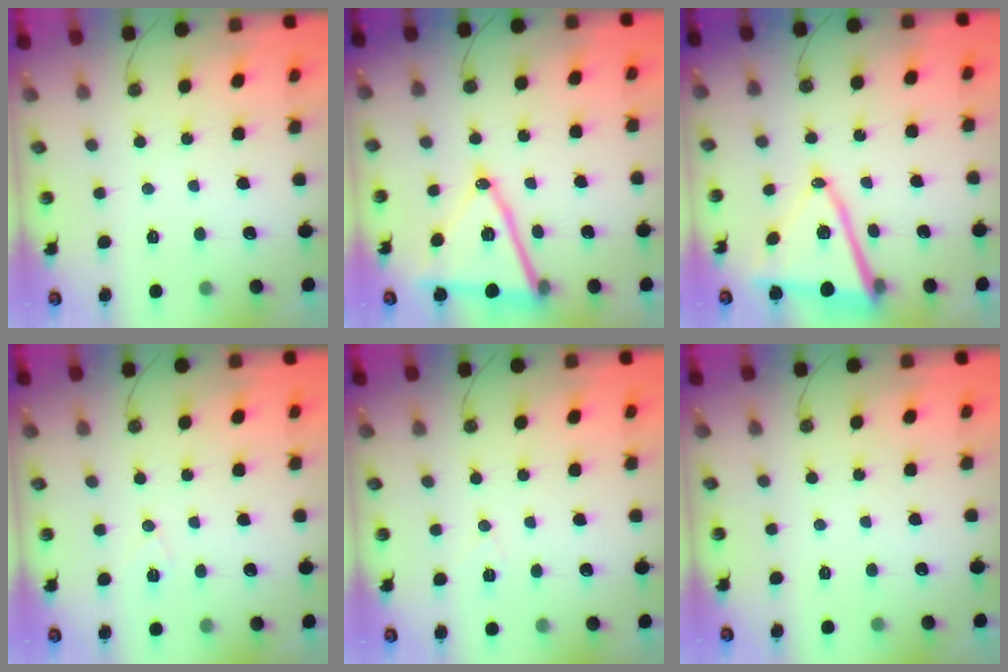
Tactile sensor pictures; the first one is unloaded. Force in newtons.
{"total": 15.6, "press": 15.2, "slide": 3.8}
{"total": 14.1, "press": 13.9, "slide": 2.5}
{"total": 5.6, "press": 5.0, "slide": 2.5}
{"total": 5.6, "press": 5.4, "slide": 1.5}
{"total": 0.0}